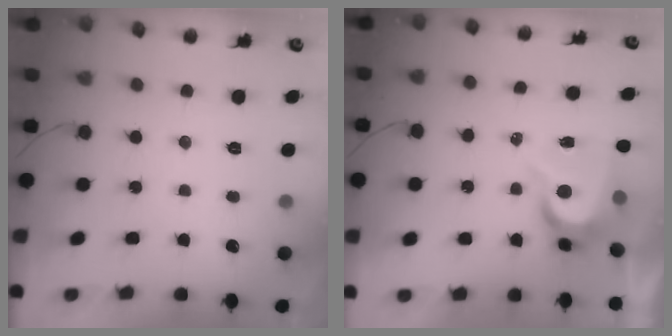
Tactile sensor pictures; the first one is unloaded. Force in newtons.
{"total": 7.5, "press": 7.5, "slide": 0.5}